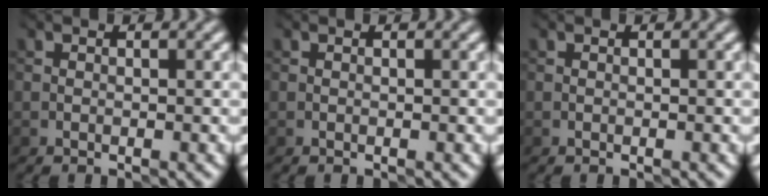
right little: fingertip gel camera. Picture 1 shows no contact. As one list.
[{"total": 0.0}, {"total": 0.0}]